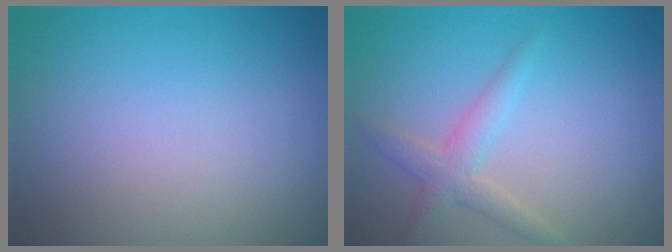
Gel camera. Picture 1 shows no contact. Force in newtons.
{"total": 2.4, "press": 2.4, "slide": 0.1}